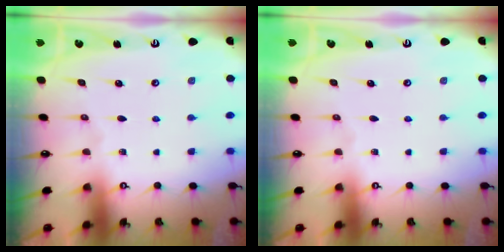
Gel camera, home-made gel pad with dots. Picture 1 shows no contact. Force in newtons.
{"total": 0.0}